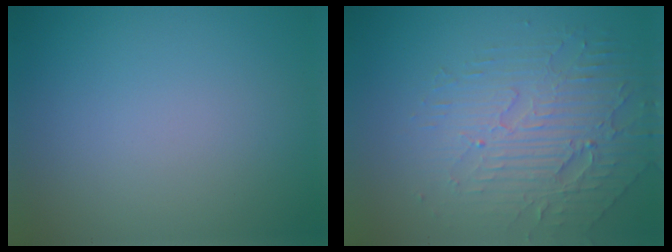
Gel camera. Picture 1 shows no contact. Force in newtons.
{"total": 5.0, "press": 4.2, "slide": 2.8}